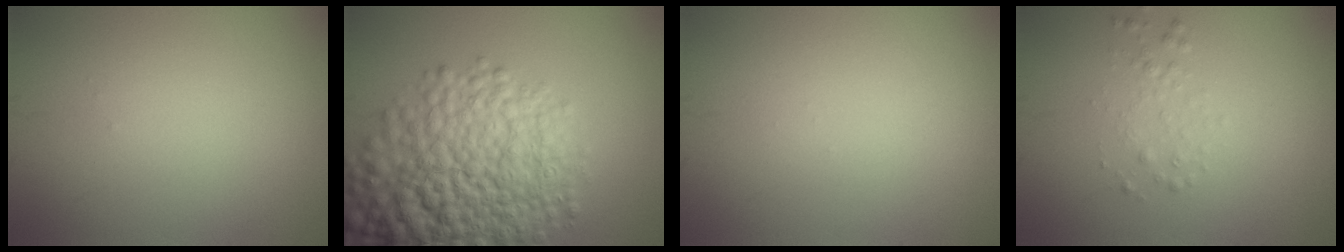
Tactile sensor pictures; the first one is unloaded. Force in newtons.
{"total": 11.4, "press": 11.4, "slide": 0.5}
{"total": 0.0}
{"total": 1.3, "press": 1.3, "slide": 0.0}